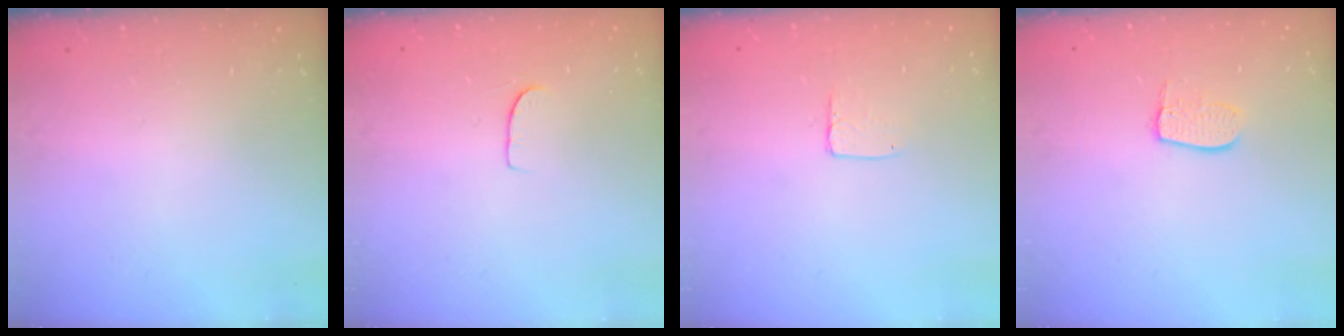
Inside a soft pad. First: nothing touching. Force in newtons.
{"total": 5.8, "press": 5.8, "slide": 0.3}
{"total": 3.6, "press": 3.6, "slide": 0.3}
{"total": 7.2, "press": 7.2, "slide": 0.3}